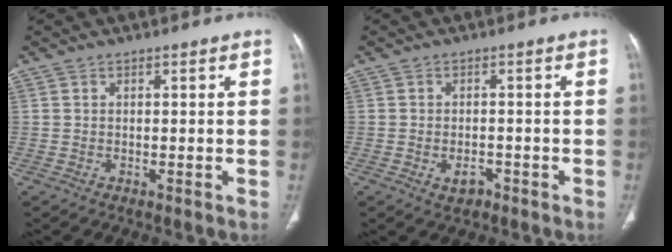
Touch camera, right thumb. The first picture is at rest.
{"total": 2.7, "force": [-1.4, 1.7, 1.6], "torque": [-0.022, 0.009, -0.015]}